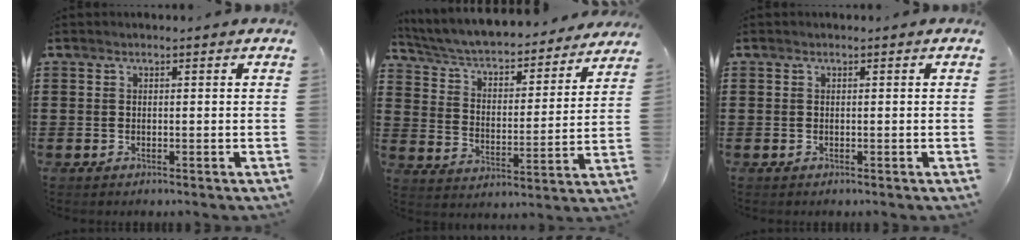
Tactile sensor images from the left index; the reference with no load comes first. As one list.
[{"total": 4.7, "force": [4.4, 0.7, 1.5], "torque": [-0.053, -0.039, 0.068]}, {"total": 0.0}]